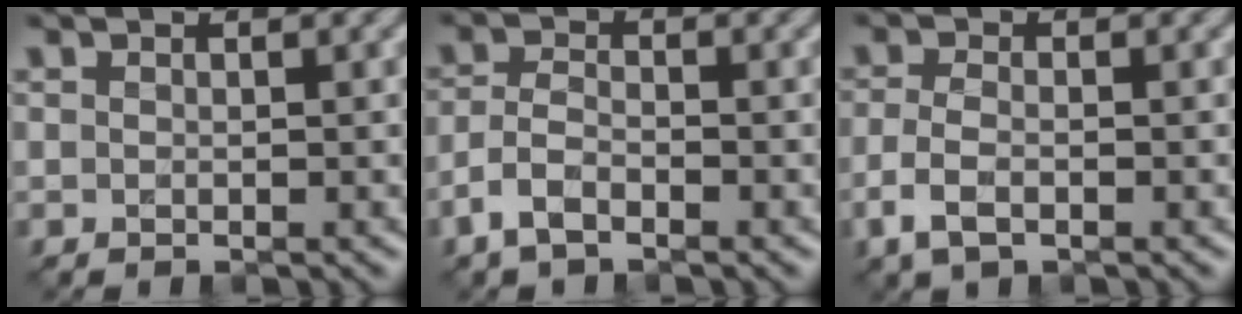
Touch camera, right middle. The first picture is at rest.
{"total": 2.9, "force": [-1.8, 1.2, 1.9], "torque": [-0.042, 0.004, -0.044]}
{"total": 3.0, "force": [-1.4, 1.4, 2.2], "torque": [-0.056, -0.004, -0.033]}